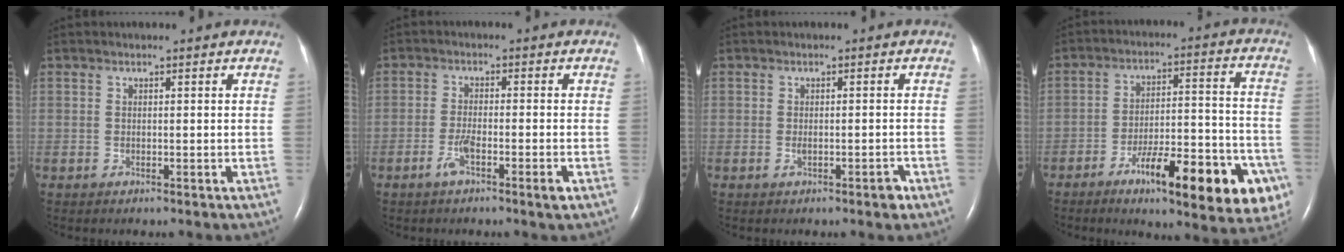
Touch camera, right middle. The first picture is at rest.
{"total": 4.2, "force": [-2.2, 0.2, 3.5], "torque": [-0.071, -0.005, -0.043]}
{"total": 2.2, "force": [-1.1, 0.5, 1.8], "torque": [-0.027, 0.000, -0.014]}
{"total": 19.0, "force": [-9.5, 4.1, 16.0], "torque": [-0.160, 0.014, -0.127]}